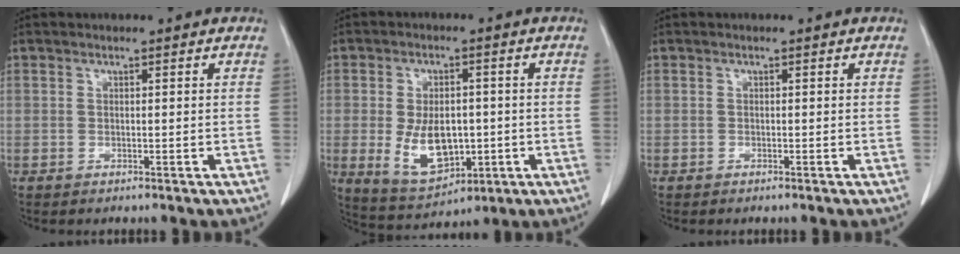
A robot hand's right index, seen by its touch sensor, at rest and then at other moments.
{"total": 10.0, "force": [-1.6, 5.6, 8.1], "torque": [-0.153, -0.005, -0.009]}
{"total": 0.0}